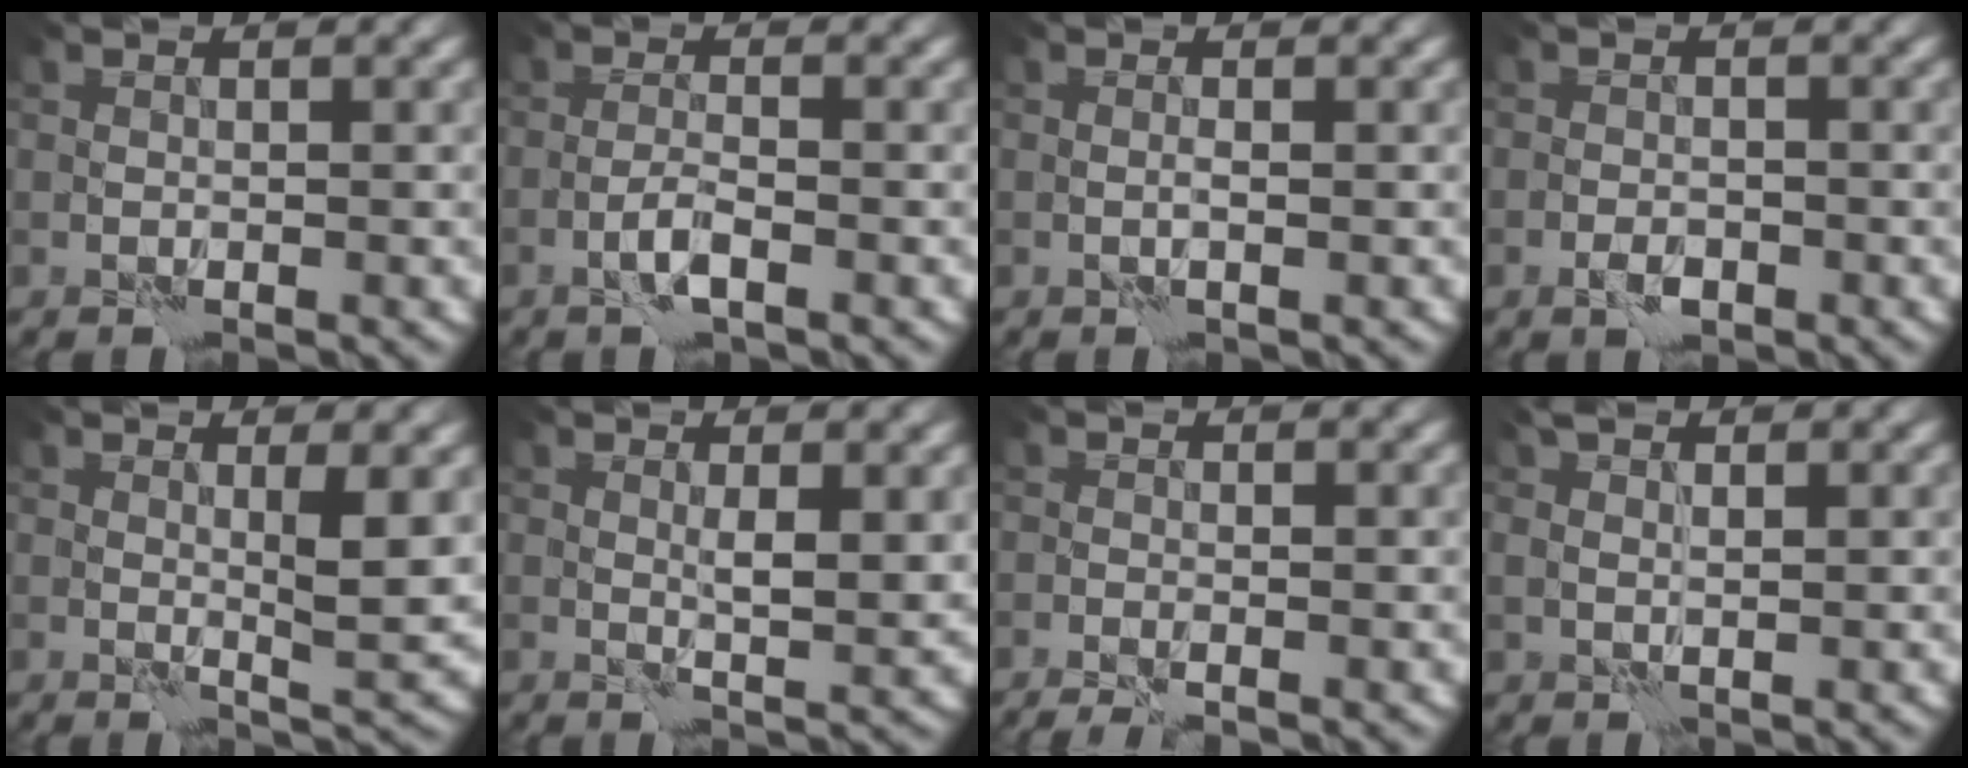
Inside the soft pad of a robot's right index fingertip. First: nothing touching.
{"total": 1.6, "force": [-0.8, 0.1, 1.4], "torque": [-0.030, 0.004, -0.019]}
{"total": 0.5, "force": [0.1, -0.3, 0.5], "torque": [-0.008, -0.002, 0.001]}
{"total": 1.2, "force": [-0.7, 0.6, 0.8], "torque": [-0.013, -0.001, -0.015]}
{"total": 3.0, "force": [0.9, 0.3, 2.8], "torque": [-0.043, -0.009, 0.017]}
{"total": 2.1, "force": [0.8, 0.2, 1.9], "torque": [-0.031, -0.007, 0.017]}
{"total": 2.3, "force": [-1.9, 0.1, 1.4], "torque": [-0.029, -0.007, -0.032]}
{"total": 2.3, "force": [1.5, 1.2, 1.4], "torque": [-0.025, 0.002, 0.017]}